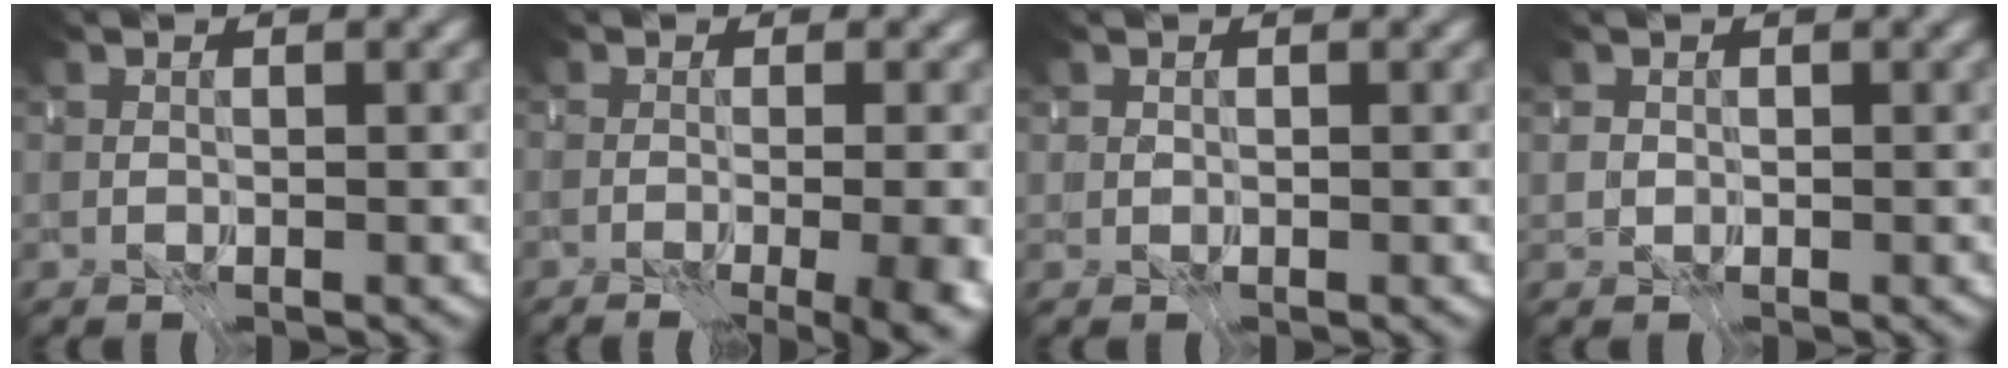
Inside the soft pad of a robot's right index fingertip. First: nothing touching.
{"total": 9.9, "force": [-3.6, 4.3, 8.1], "torque": [-0.075, -0.009, -0.021]}
{"total": 0.6, "force": [0.2, 0.6, 0.1], "torque": [-0.003, 0.002, 0.005]}
{"total": 0.9, "force": [-0.3, -0.2, -0.9], "torque": [0.019, -0.004, 0.004]}